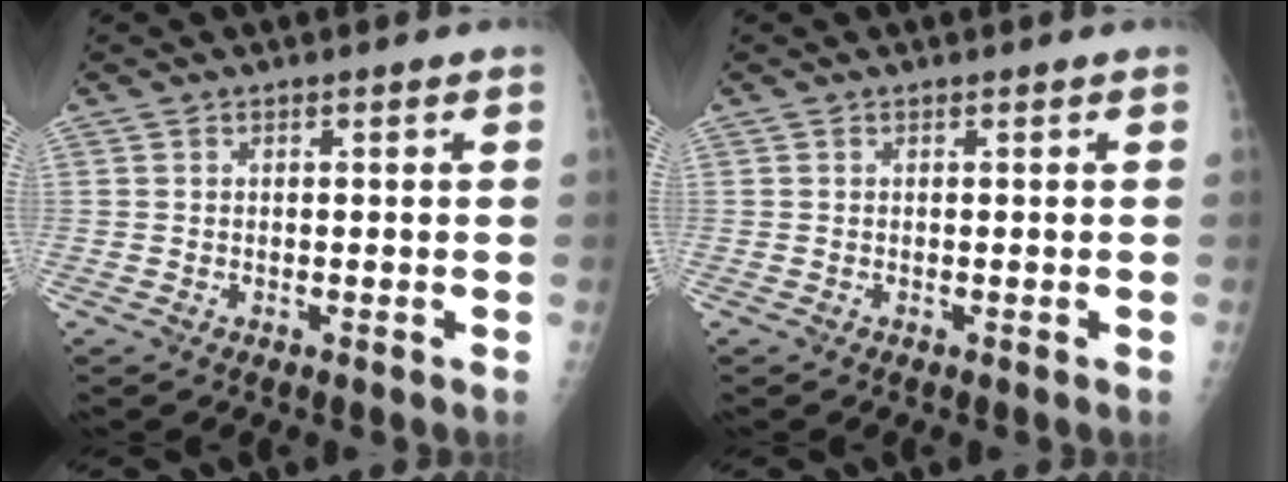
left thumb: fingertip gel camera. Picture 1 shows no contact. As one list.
[{"total": 0.0}]